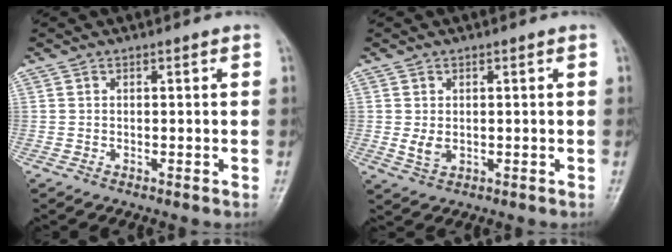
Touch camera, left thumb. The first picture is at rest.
{"total": 3.0, "force": [0.0, 2.1, 2.1], "torque": [-0.035, -0.007, 0.005]}